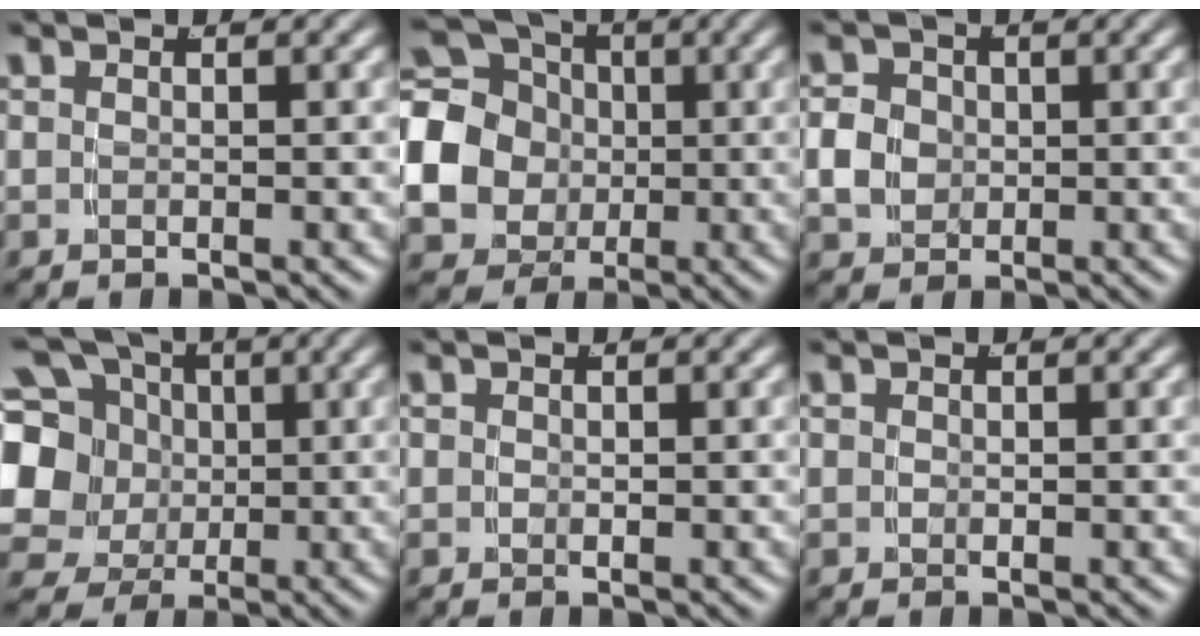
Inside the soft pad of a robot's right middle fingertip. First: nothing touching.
{"total": 14.1, "force": [0.4, 12.4, 6.6], "torque": [-0.148, -0.034, -0.001]}
{"total": 4.0, "force": [0.0, 3.5, 1.9], "torque": [-0.035, -0.007, 0.001]}
{"total": 10.5, "force": [0.7, 8.9, 5.6], "torque": [-0.111, -0.024, 0.011]}
{"total": 0.9, "force": [0.0, 0.8, 0.3], "torque": [-0.010, -0.006, -0.001]}
{"total": 0.6, "force": [-0.1, 0.5, 0.3], "torque": [-0.007, -0.005, -0.002]}